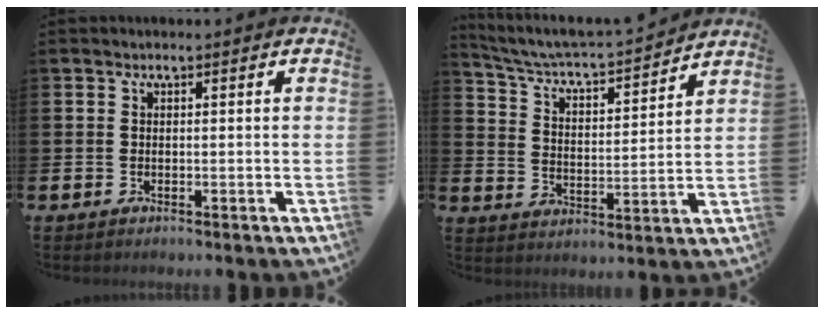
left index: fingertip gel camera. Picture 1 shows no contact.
{"total": 5.3, "force": [5.1, 0.6, 1.5], "torque": [-0.059, -0.048, 0.080]}